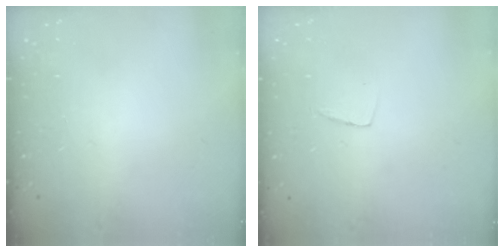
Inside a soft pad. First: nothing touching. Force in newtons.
{"total": 3.5, "press": 3.5, "slide": 0.3}